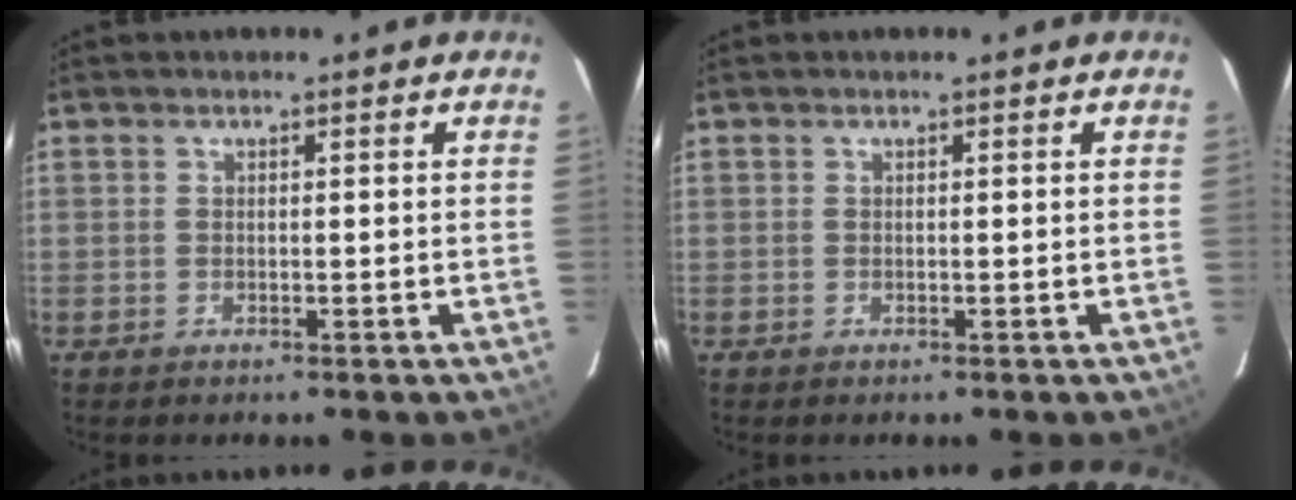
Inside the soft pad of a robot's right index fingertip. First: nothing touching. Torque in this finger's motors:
{"motor_torque": [-0.01, -0.01, 0.02, 0.00]}